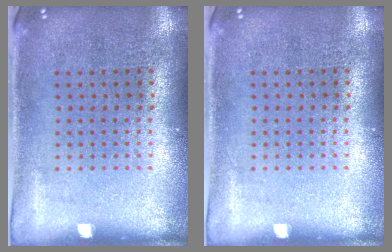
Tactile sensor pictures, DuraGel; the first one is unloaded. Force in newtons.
{"total": 0.0}